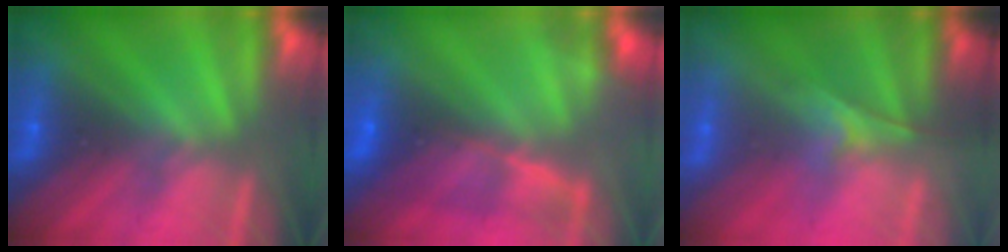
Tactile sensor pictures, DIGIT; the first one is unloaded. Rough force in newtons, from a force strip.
{"total": 10.2}
{"total": 2.0}